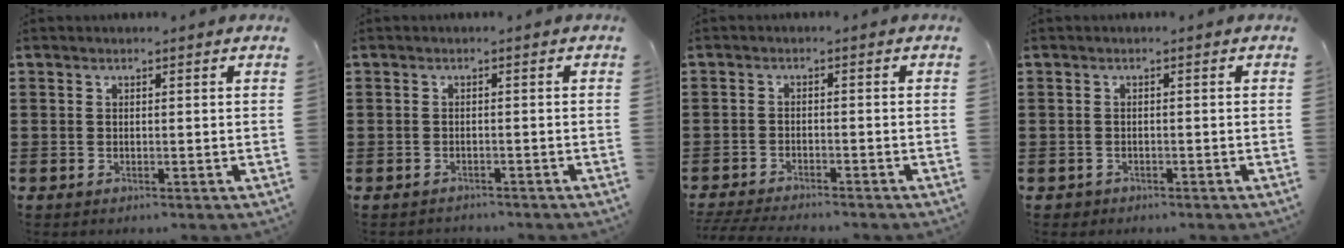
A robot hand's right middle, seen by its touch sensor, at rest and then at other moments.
{"total": 1.2, "force": [-1.1, 0.3, -0.2], "torque": [0.000, 0.001, -0.025]}
{"total": 3.3, "force": [-3.2, 0.2, 0.6], "torque": [-0.027, -0.008, -0.071]}
{"total": 0.8, "force": [-0.7, 0.4, -0.1], "torque": [-0.002, 0.001, -0.015]}